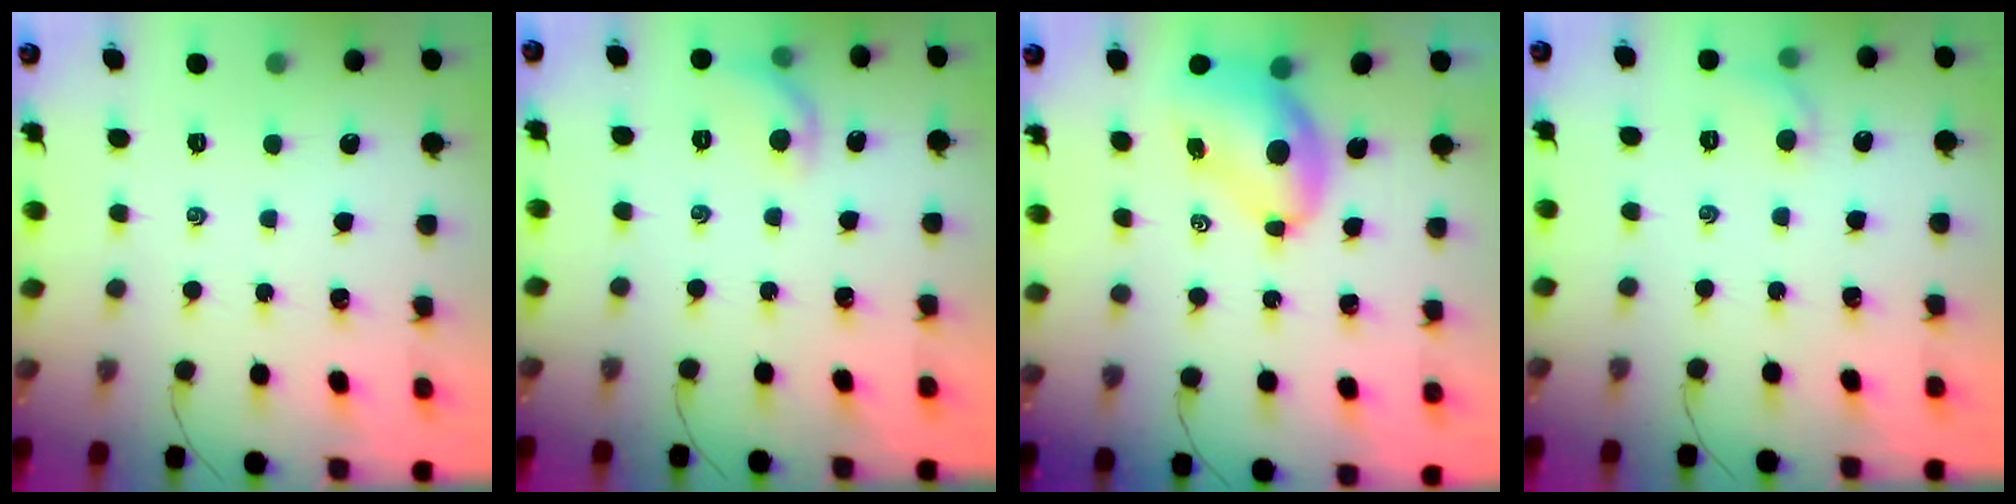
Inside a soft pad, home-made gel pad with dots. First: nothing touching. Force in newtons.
{"total": 6.4, "press": 6.3, "slide": 1.2}
{"total": 8.9, "press": 8.5, "slide": 2.6}
{"total": 5.4, "press": 5.3, "slide": 1.3}